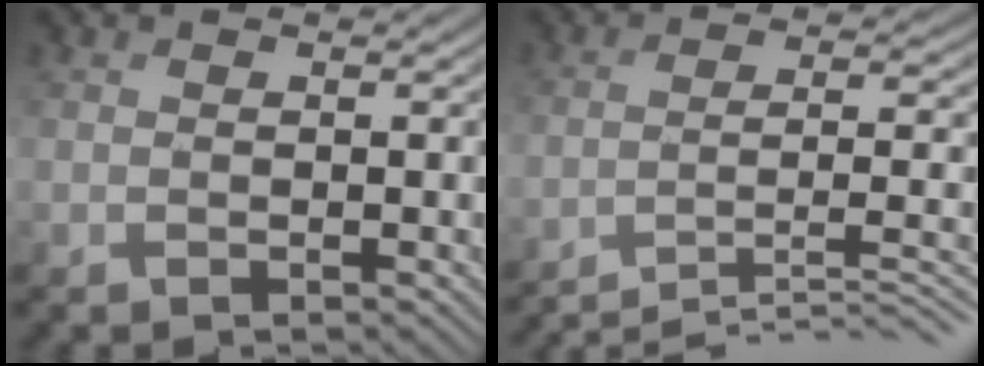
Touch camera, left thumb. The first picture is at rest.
{"total": 10.6, "force": [-8.0, 1.9, 6.7], "torque": [-0.109, 0.008, -0.123]}